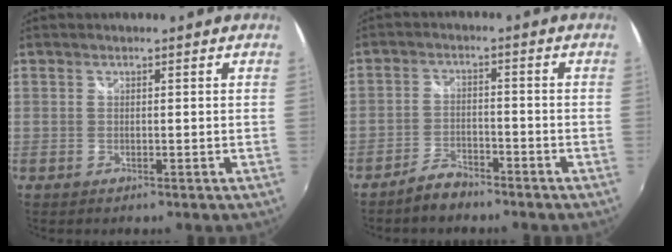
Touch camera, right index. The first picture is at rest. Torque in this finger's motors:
{"motor_torque": [-0.36, -0.36, -0.07, -0.04]}